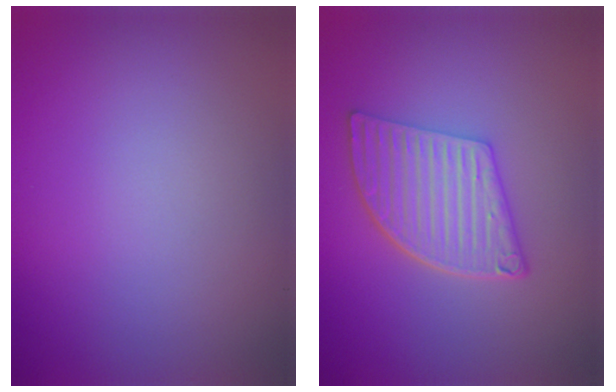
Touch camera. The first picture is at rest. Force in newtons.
{"total": 5.7, "press": 4.2, "slide": 3.8}